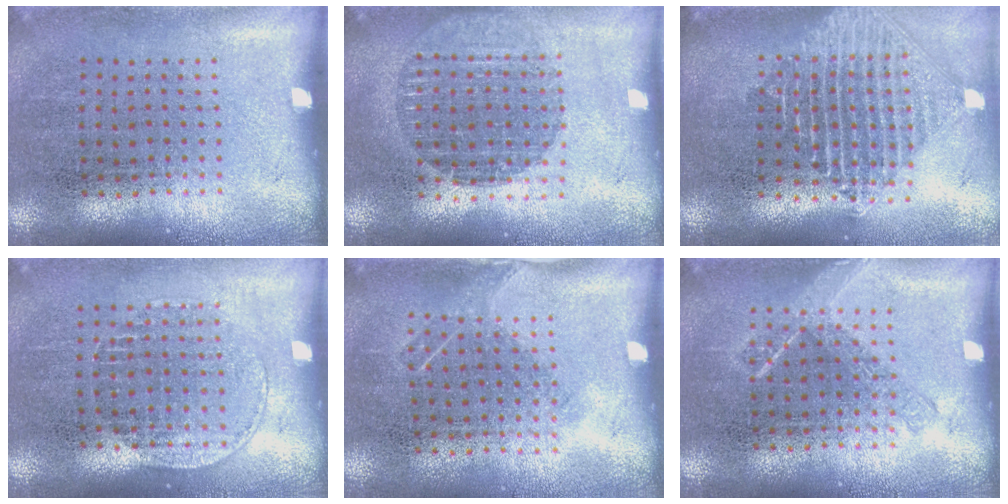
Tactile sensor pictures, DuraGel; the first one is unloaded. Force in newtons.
{"total": 1.6, "press": 1.4, "slide": 0.8}
{"total": 2.4, "press": 1.9, "slide": 1.5}
{"total": 1.2, "press": 1.0, "slide": 0.5}
{"total": 1.1, "press": 0.8, "slide": 0.7}
{"total": 1.1, "press": 1.0, "slide": 0.2}